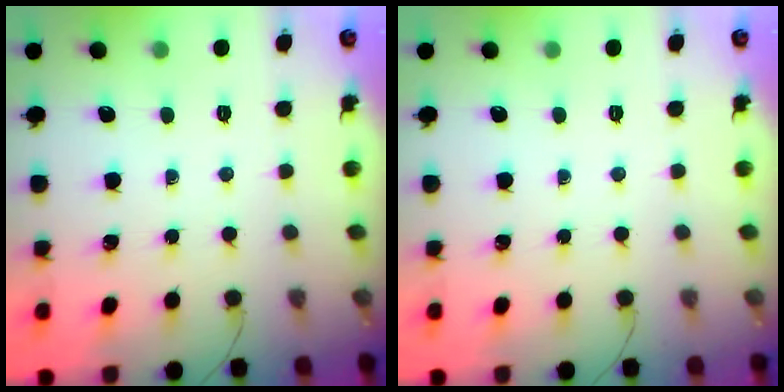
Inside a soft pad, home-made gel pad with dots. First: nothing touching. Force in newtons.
{"total": 0.0}